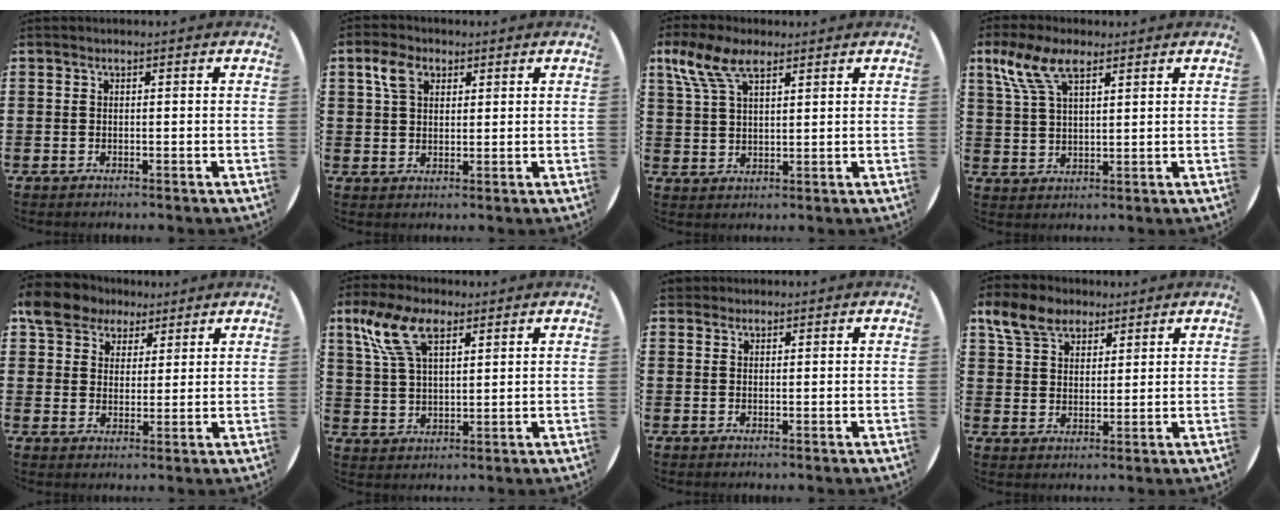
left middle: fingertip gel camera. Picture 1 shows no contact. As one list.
[{"total": 4.0, "force": [2.3, 2.4, 2.2], "torque": [-0.044, 0.005, 0.041]}, {"total": 7.1, "force": [4.8, 2.9, 4.4], "torque": [-0.100, 0.000, 0.088]}, {"total": 7.4, "force": [4.8, 3.0, 4.8], "torque": [-0.108, -0.001, 0.087]}, {"total": 6.6, "force": [5.2, 3.8, 1.2], "torque": [-0.044, -0.003, 0.097]}, {"total": 8.4, "force": [5.2, 3.8, 5.5], "torque": [-0.124, 0.006, 0.096]}, {"total": 1.0, "force": [0.9, 0.4, 0.1], "torque": [0.005, 0.000, 0.017]}, {"total": 6.3, "force": [4.7, 3.6, 2.2], "torque": [-0.054, 0.000, 0.087]}]